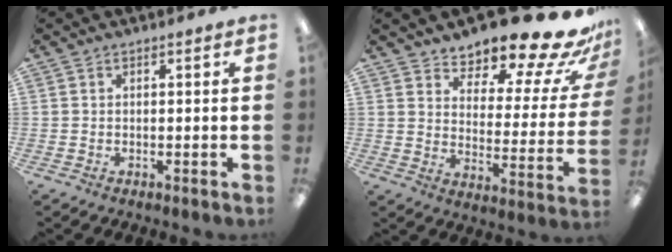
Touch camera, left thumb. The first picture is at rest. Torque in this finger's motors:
{"motor_torque": [0.24, 0.24, 1.42, -1.35, 0.15]}